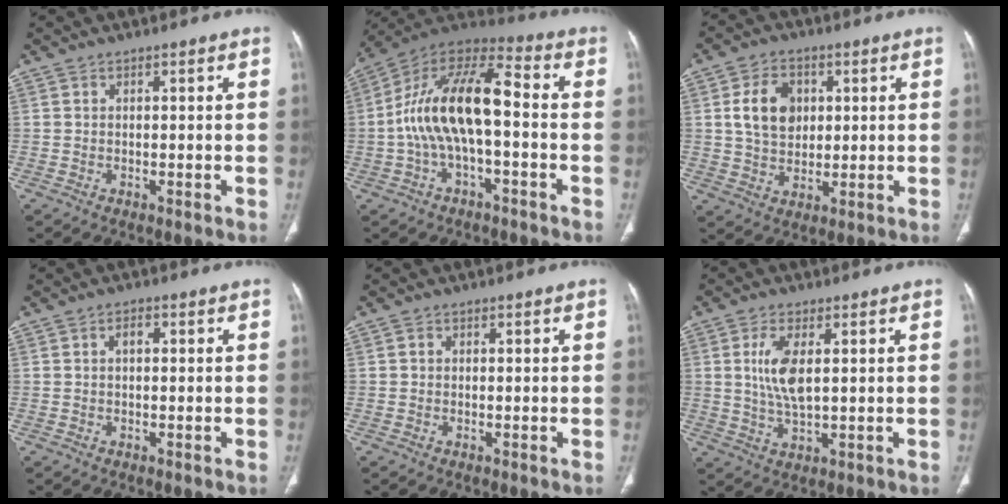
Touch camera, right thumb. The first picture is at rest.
{"total": 16.3, "force": [-1.6, 7.2, 14.6], "torque": [-0.273, 0.054, -0.036]}
{"total": 9.5, "force": [2.2, 7.0, 6.0], "torque": [-0.084, -0.004, 0.040]}
{"total": 1.6, "force": [0.2, 0.9, 1.3], "torque": [-0.019, 0.007, 0.002]}
{"total": 0.7, "force": [0.1, 0.7, 0.2], "torque": [0.000, 0.002, 0.001]}
{"total": 7.1, "force": [1.4, 2.9, 6.3], "torque": [-0.136, -0.009, 0.030]}